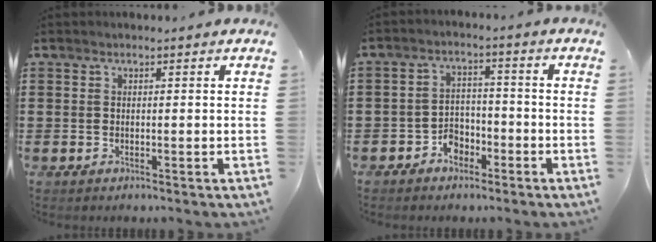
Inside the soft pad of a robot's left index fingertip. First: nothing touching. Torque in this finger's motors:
{"motor_torque": [0.16, 0.15, 0.06, 0.03]}